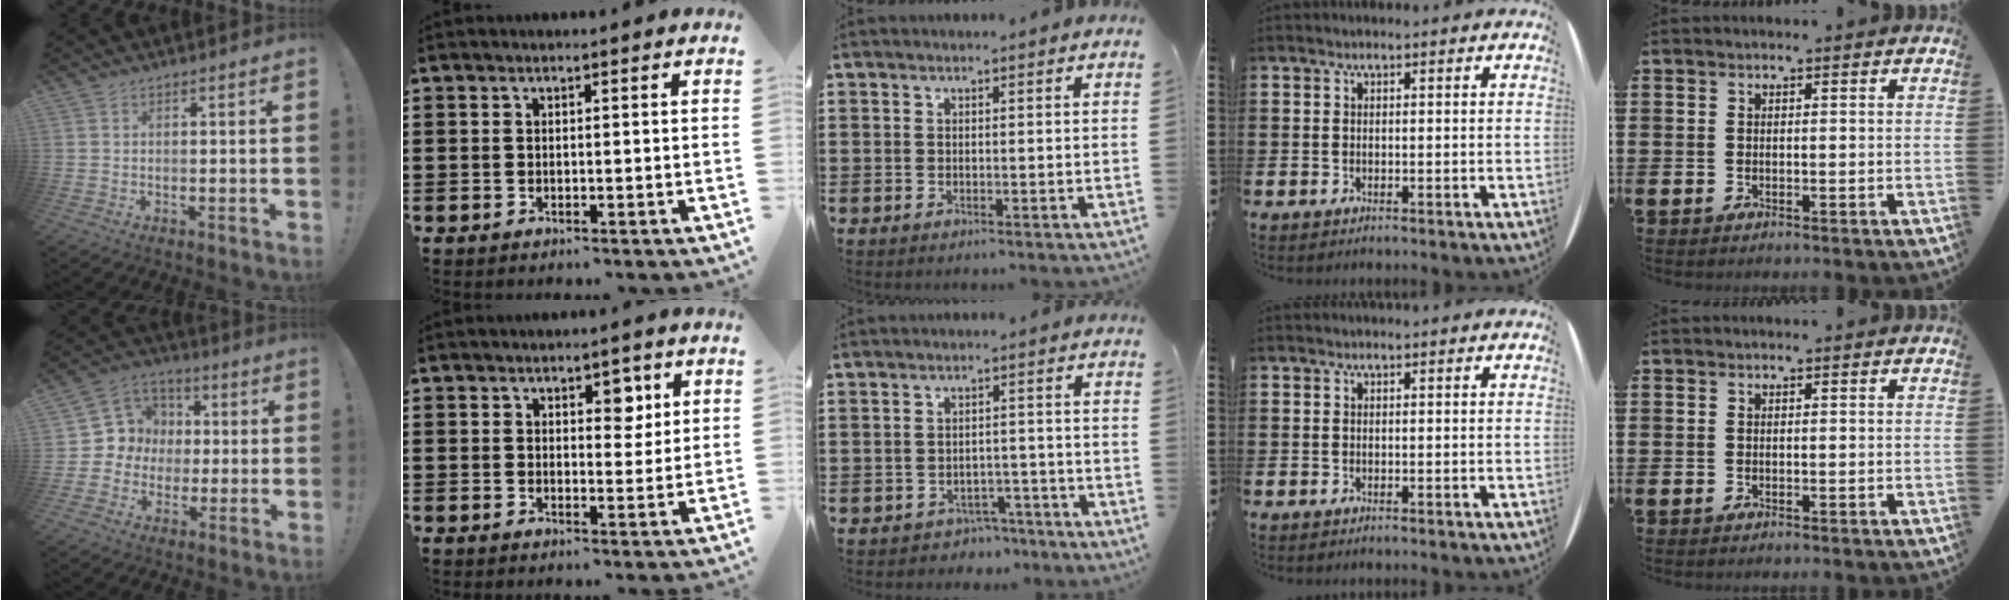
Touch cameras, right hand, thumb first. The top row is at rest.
{"thumb": {"total": 8.7, "force": [-1.3, 8.5, 1.5], "torque": [-0.025, 0.012, -0.014]}, "index": {"total": 3.7, "force": [1.9, 2.2, 2.3], "torque": [-0.020, -0.002, 0.026]}, "middle": {"total": 2.7, "force": [-2.5, 0.9, 0.0], "torque": [-0.009, 0.004, -0.055]}}